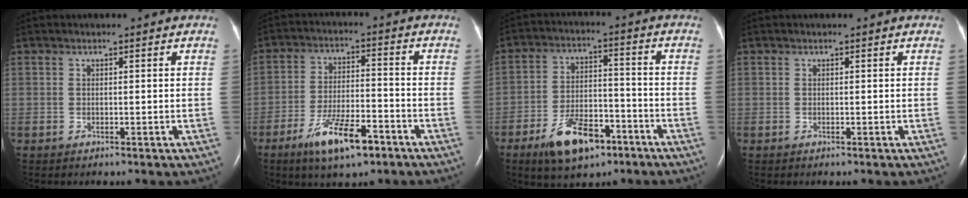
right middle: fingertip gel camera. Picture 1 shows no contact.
{"total": 10.0, "force": [-6.1, 2.6, 7.5], "torque": [-0.142, -0.008, -0.102]}
{"total": 10.9, "force": [-6.7, 4.8, 7.2], "torque": [-0.134, 0.001, -0.110]}
{"total": 0.0}